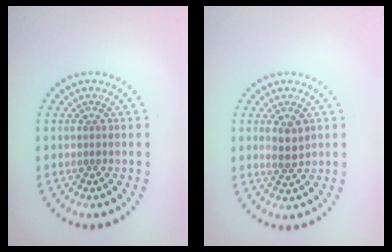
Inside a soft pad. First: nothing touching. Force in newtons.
{"total": 1.5, "press": 1.4, "slide": 0.6}